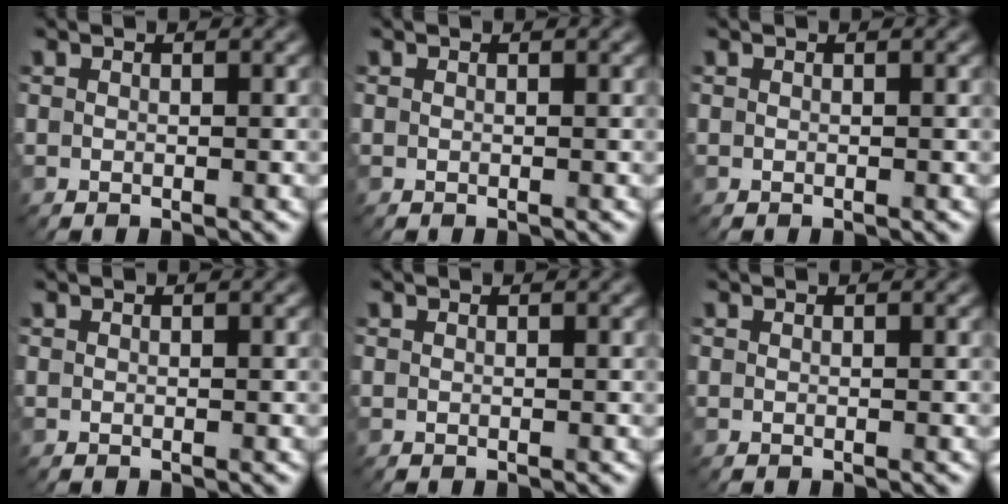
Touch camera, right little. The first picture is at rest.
{"total": 0.0}
{"total": 0.0}
{"total": 0.0}
{"total": 0.0}
{"total": 0.0}